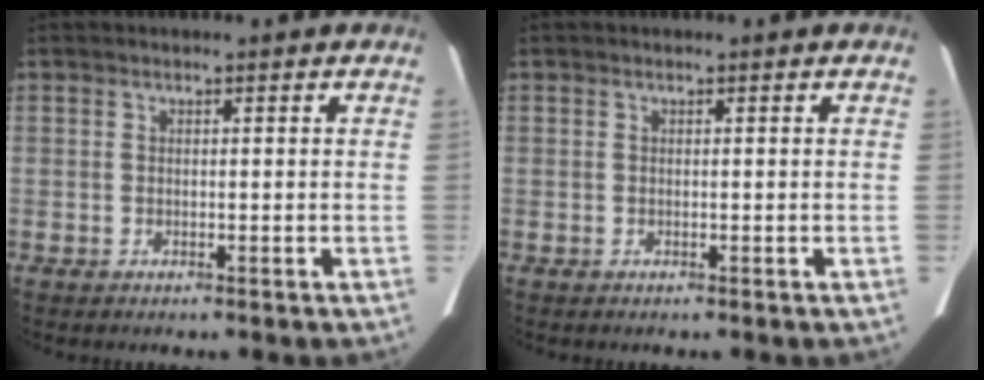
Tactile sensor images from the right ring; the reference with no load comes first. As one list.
[{"total": 0.0}]